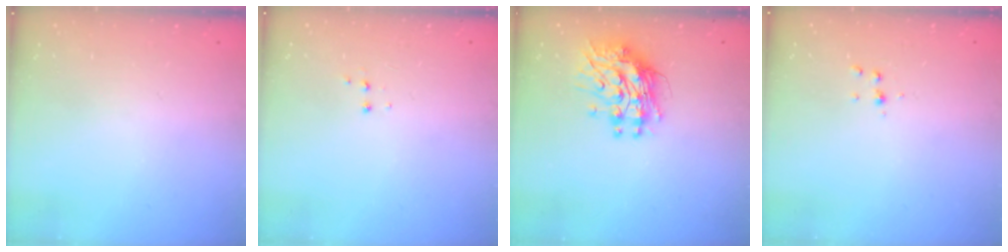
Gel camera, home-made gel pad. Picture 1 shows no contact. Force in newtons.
{"total": 3.3, "press": 3.2, "slide": 0.4}
{"total": 11.4, "press": 11.3, "slide": 1.0}
{"total": 4.4, "press": 4.3, "slide": 0.4}